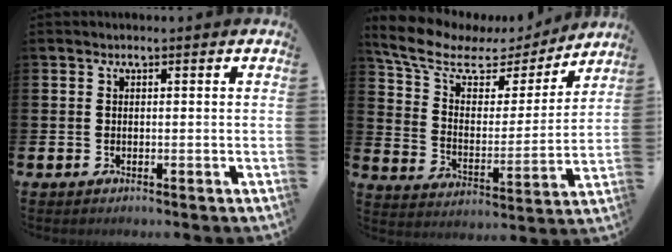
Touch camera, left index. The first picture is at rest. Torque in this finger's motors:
{"motor_torque": [1.19, -0.95, 0.48, 0.07]}